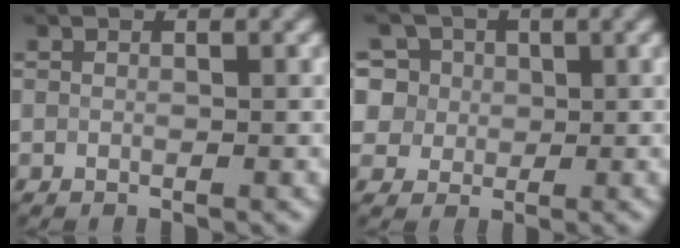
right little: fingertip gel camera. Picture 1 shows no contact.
{"total": 9.5, "force": [4.6, 7.3, 4.0], "torque": [-0.089, 0.030, 0.057]}